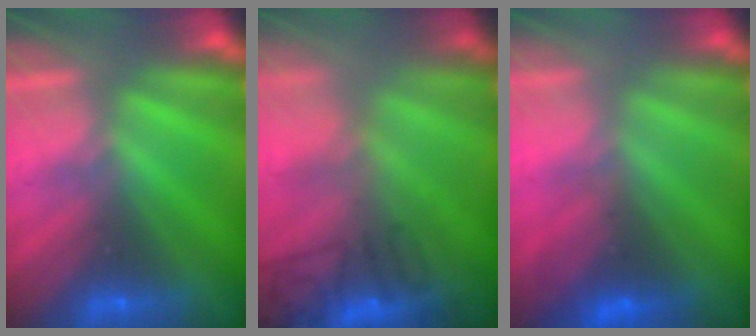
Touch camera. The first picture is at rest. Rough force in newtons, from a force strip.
{"total": 9.0}
{"total": 2.9}